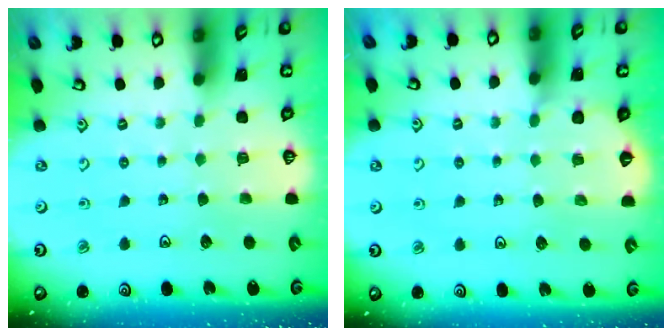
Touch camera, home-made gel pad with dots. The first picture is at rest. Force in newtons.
{"total": 2.9, "press": 2.8, "slide": 0.4}